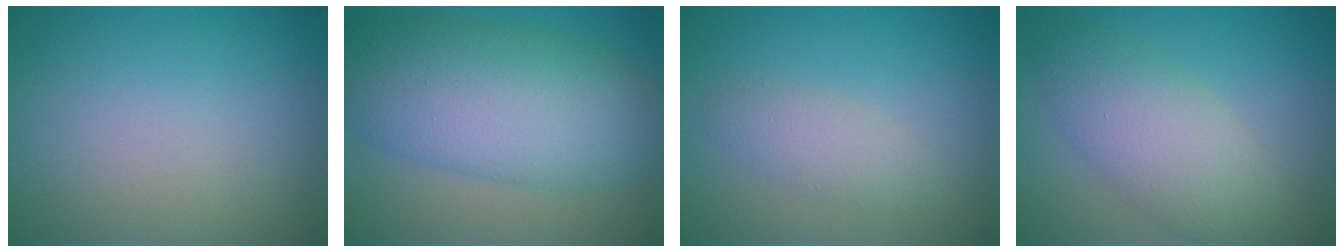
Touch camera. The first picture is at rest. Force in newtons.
{"total": 10.3, "press": 10.3, "slide": 0.3}
{"total": 2.1, "press": 2.1, "slide": 0.1}
{"total": 5.3, "press": 5.3, "slide": 0.4}